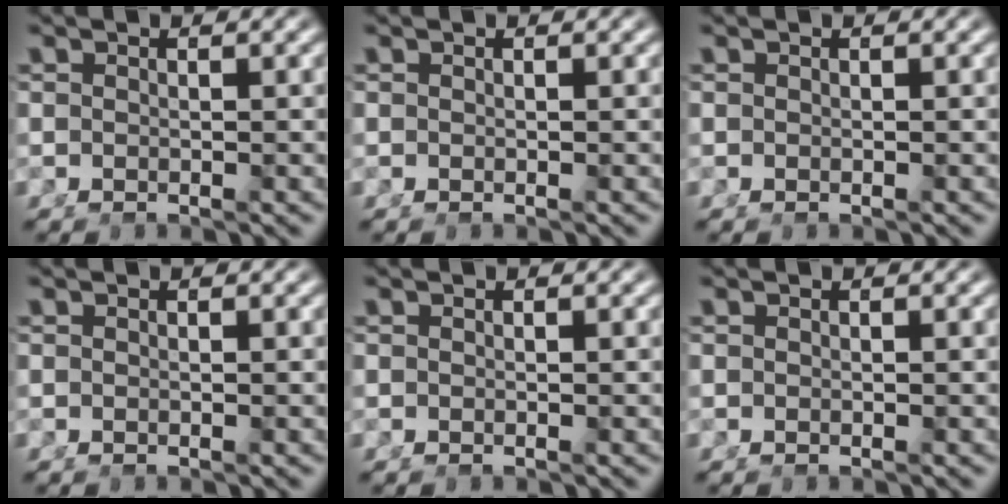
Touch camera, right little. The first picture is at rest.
{"total": 0.0}
{"total": 0.0}
{"total": 0.0}
{"total": 0.0}
{"total": 0.0}